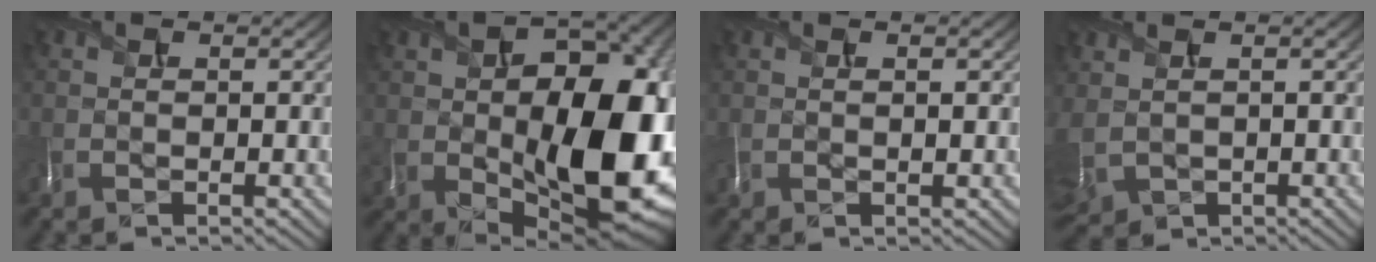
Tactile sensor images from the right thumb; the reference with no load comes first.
{"total": 16.6, "force": [-1.6, 10.1, 13.1], "torque": [-0.185, -0.028, -0.011]}
{"total": 0.8, "force": [0.3, 0.2, 0.7], "torque": [-0.017, 0.004, 0.008]}
{"total": 2.9, "force": [0.8, 2.1, 1.8], "torque": [-0.069, -0.003, 0.028]}